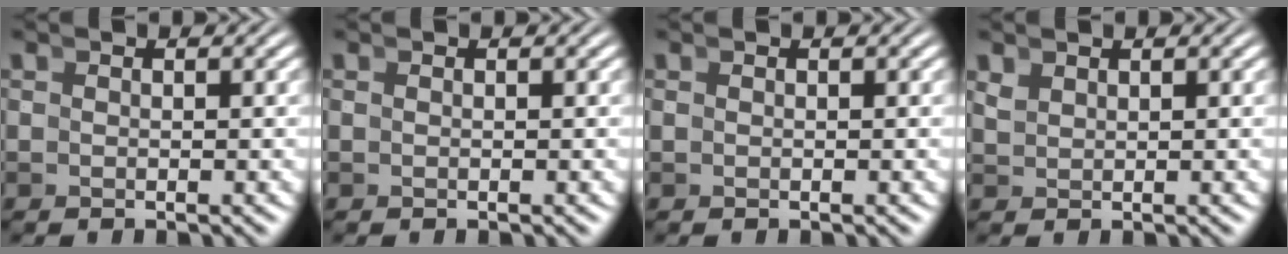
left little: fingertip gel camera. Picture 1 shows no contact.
{"total": 0.6, "force": [0.0, -0.5, -0.1], "torque": [0.003, -0.003, 0.003]}
{"total": 0.0}
{"total": 1.0, "force": [1.0, -0.2, 0.1], "torque": [0.005, 0.000, 0.029]}